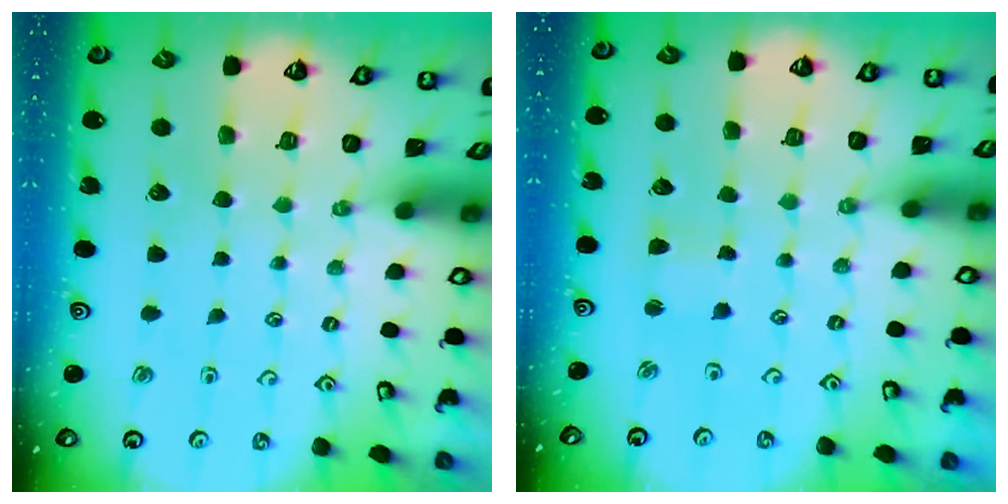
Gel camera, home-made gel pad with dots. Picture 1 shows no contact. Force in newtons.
{"total": 2.1, "press": 2.1, "slide": 0.2}